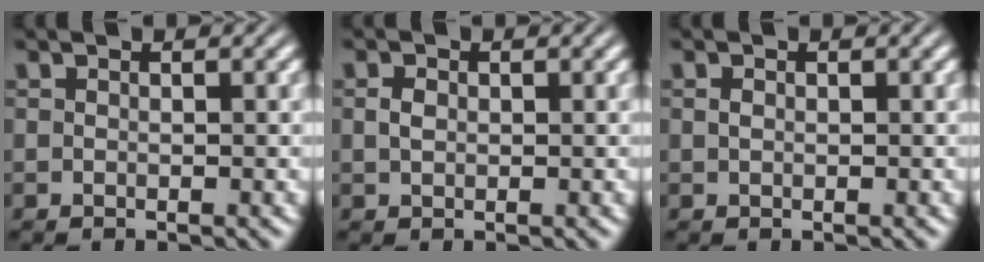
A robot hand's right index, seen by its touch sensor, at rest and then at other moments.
{"total": 0.7, "force": [0.1, -0.6, 0.3], "torque": [0.000, -0.007, 0.011]}
{"total": 0.9, "force": [0.0, -0.9, 0.0], "torque": [0.003, -0.006, 0.008]}